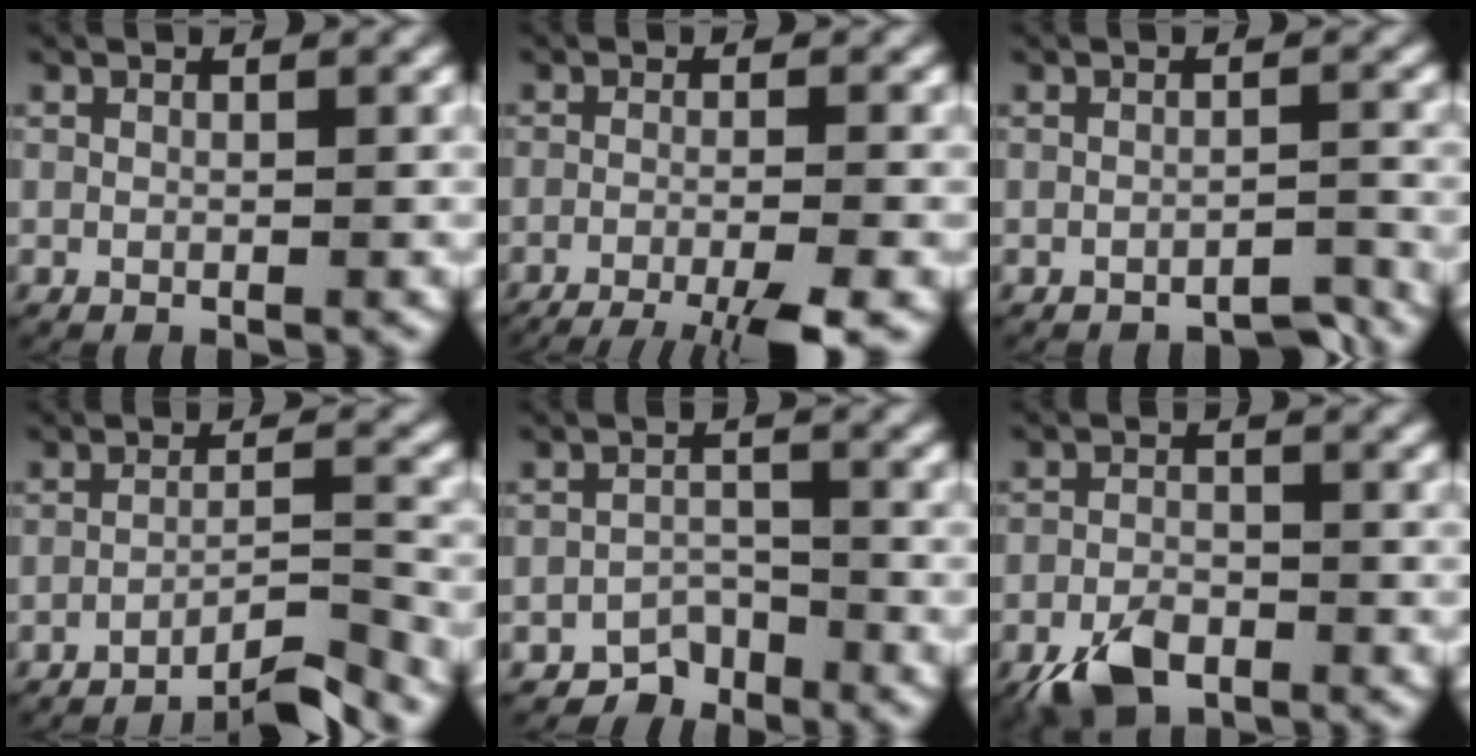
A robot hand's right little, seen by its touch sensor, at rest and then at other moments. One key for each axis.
{"total": 8.1, "fx": -6.2, "fy": 2.6, "fz": 4.5, "tx": -0.063, "ty": -0.021, "tz": -0.084}
{"total": 2.5, "fx": -2.4, "fy": 0.4, "fz": 0.4, "tx": -0.001, "ty": 0.000, "tz": -0.041}
{"total": 7.4, "fx": -6.9, "fy": 1.4, "fz": 2.4, "tx": -0.017, "ty": -0.019, "tz": -0.100}
{"total": 4.0, "fx": -3.3, "fy": 2.1, "fz": 0.5, "tx": 0.002, "ty": -0.012, "tz": -0.059}
{"total": 3.9, "fx": -2.6, "fy": 2.0, "fz": 2.1, "tx": -0.038, "ty": -0.008, "tz": -0.048}